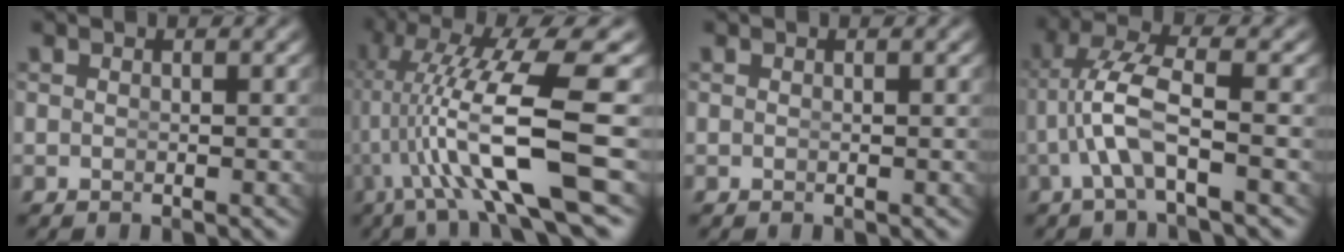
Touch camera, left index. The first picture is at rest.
{"total": 9.3, "force": [-0.3, 2.9, 8.8], "torque": [-0.169, -0.009, 0.003]}
{"total": 0.0}
{"total": 4.1, "force": [0.0, 1.0, 4.0], "torque": [-0.089, -0.003, 0.000]}